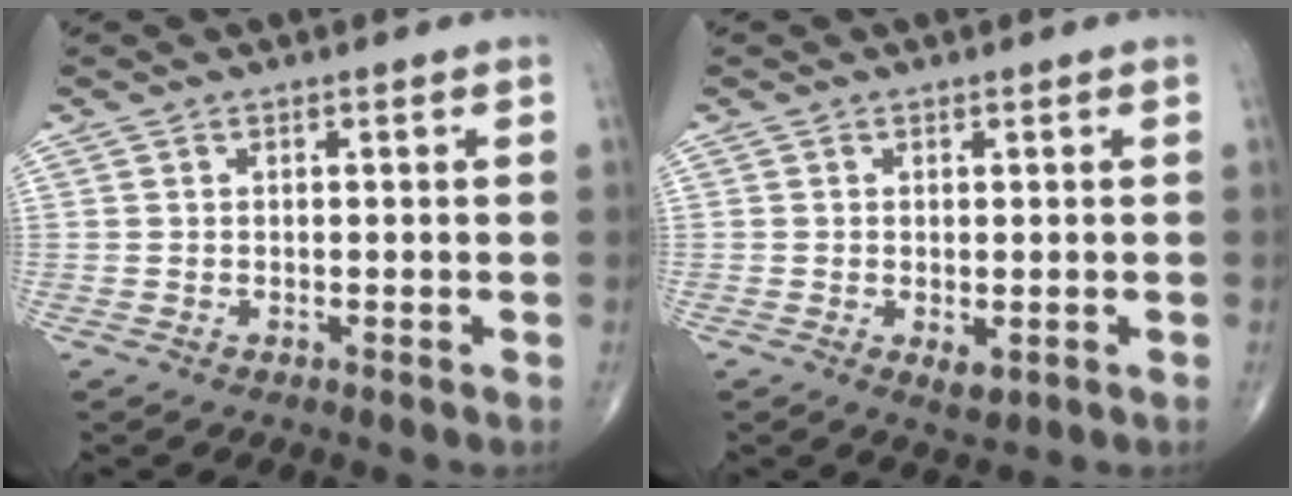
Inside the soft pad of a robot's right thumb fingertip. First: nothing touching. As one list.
[{"total": 2.3, "force": [-0.5, 1.1, 2.0], "torque": [-0.028, -0.006, -0.003]}]